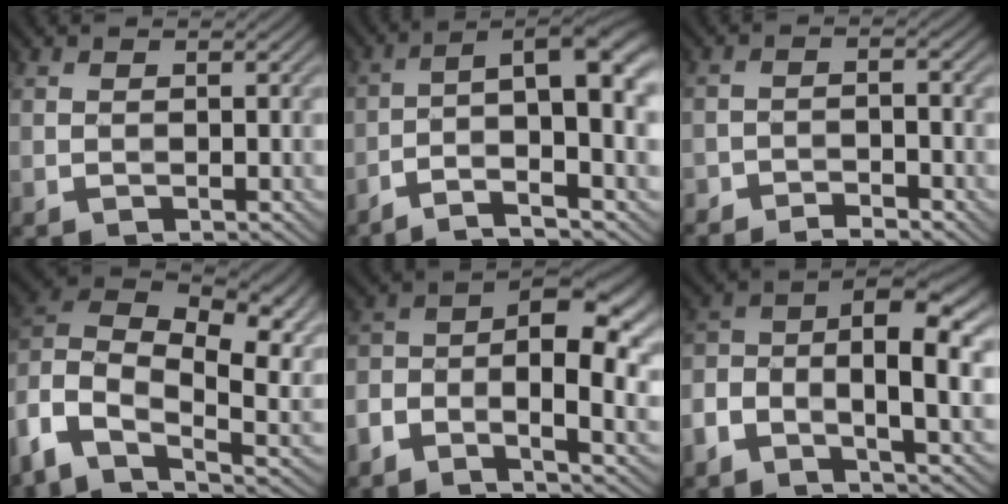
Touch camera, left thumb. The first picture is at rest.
{"total": 11.3, "force": [-3.8, 2.7, 10.2], "torque": [-0.159, 0.014, -0.063]}
{"total": 3.6, "force": [-3.3, 0.6, 1.3], "torque": [-0.026, 0.000, -0.063]}
{"total": 16.1, "force": [-0.5, 10.4, 12.3], "torque": [-0.278, -0.006, -0.009]}
{"total": 11.5, "force": [-2.8, 5.8, 9.5], "torque": [-0.158, -0.005, -0.058]}
{"total": 10.1, "force": [-2.7, 4.8, 8.5], "torque": [-0.153, -0.001, -0.064]}